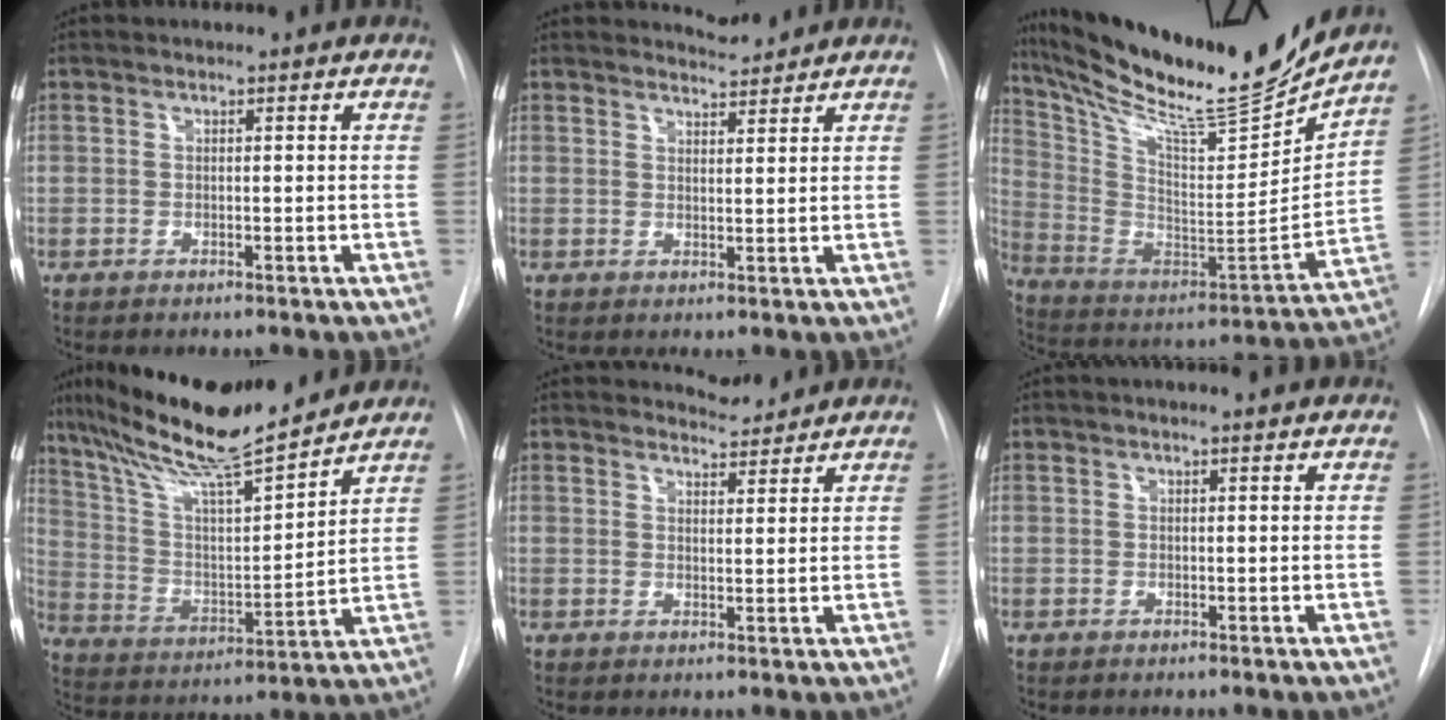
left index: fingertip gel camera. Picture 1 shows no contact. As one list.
[{"total": 2.6, "force": [2.6, -0.1, -0.3], "torque": [-0.003, -0.011, 0.042]}, {"total": 24.4, "force": [21.7, 0.7, 11.1], "torque": [-0.208, -0.067, 0.349]}, {"total": 19.0, "force": [16.1, 1.1, 10.0], "torque": [-0.177, 0.006, 0.278]}, {"total": 3.1, "force": [3.1, 0.3, -0.3], "torque": [-0.001, -0.012, 0.045]}, {"total": 2.7, "force": [2.6, 0.0, 0.9], "torque": [-0.013, 0.009, 0.023]}]